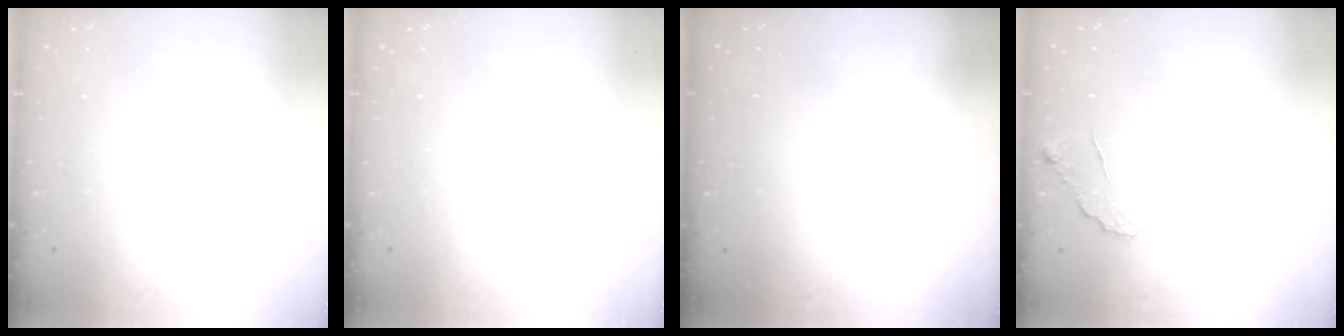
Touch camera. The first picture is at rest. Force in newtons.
{"total": 0.0}
{"total": 3.1, "press": 3.1, "slide": 0.1}
{"total": 8.3, "press": 8.3, "slide": 0.3}